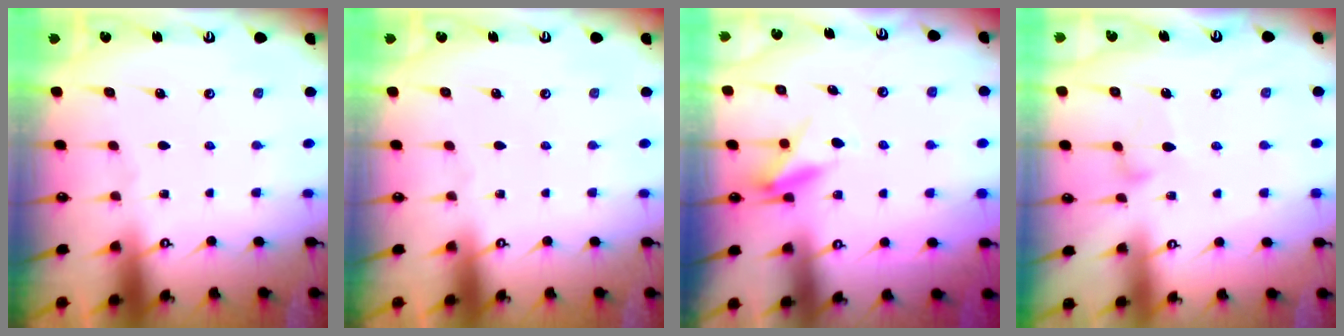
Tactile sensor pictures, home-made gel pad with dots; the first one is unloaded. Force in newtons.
{"total": 0.0}
{"total": 8.3, "press": 8.2, "slide": 1.3}
{"total": 7.6, "press": 7.6, "slide": 0.5}